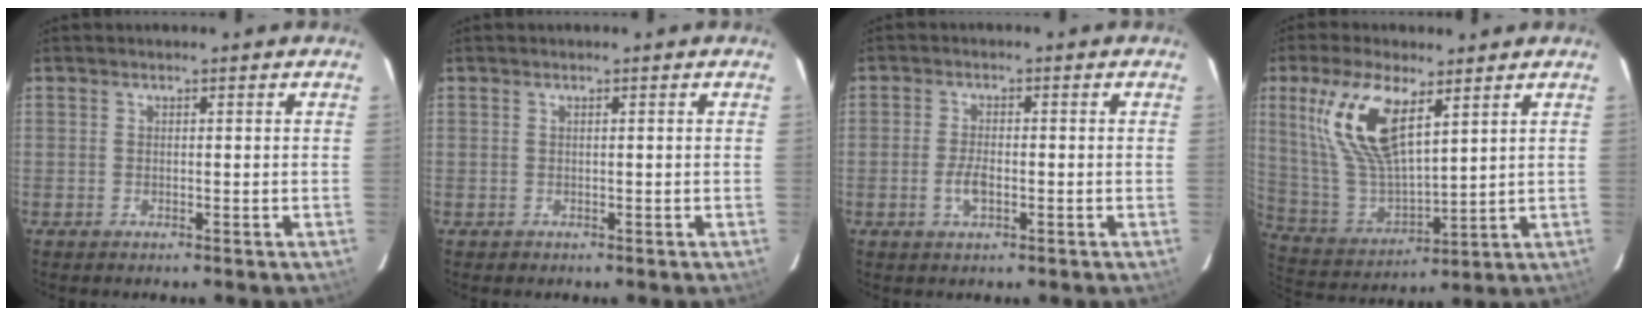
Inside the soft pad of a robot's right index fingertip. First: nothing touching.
{"total": 0.0}
{"total": 3.5, "force": [-1.3, 1.5, 2.9], "torque": [-0.061, -0.001, -0.024]}
{"total": 15.8, "force": [7.7, 6.0, 12.5], "torque": [-0.253, 0.008, 0.167]}